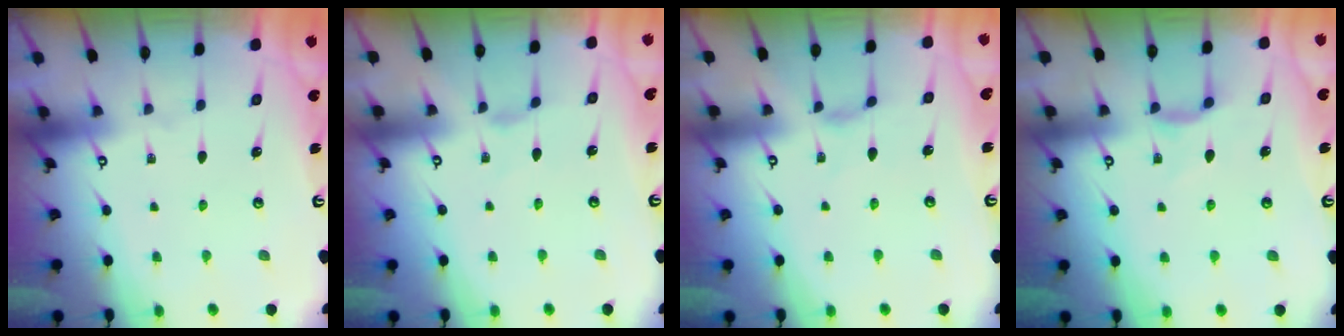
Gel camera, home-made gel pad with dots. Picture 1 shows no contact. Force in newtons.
{"total": 0.0}
{"total": 0.9, "press": 0.9, "slide": 0.2}
{"total": 5.9, "press": 5.8, "slide": 0.8}